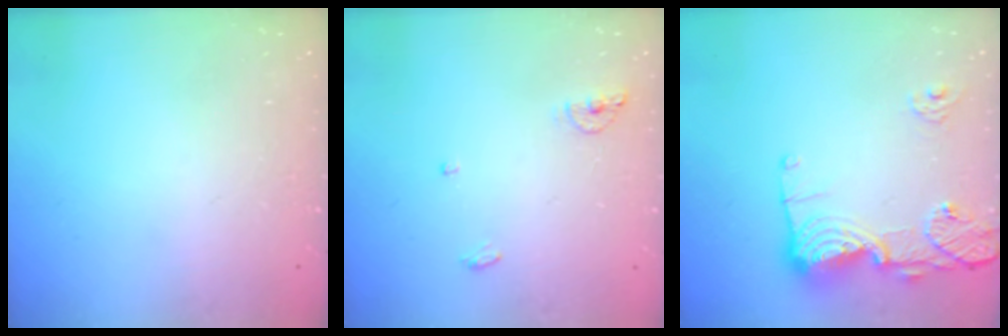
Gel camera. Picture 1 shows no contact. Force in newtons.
{"total": 5.7, "press": 5.7, "slide": 0.9}
{"total": 15.9, "press": 15.9, "slide": 1.5}